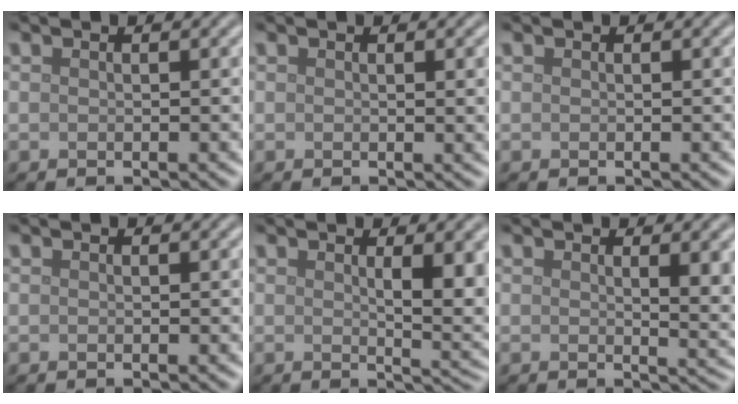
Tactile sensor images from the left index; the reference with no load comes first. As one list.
[{"total": 1.5, "force": [0.3, 0.4, 1.4], "torque": [-0.014, 0.001, 0.003]}, {"total": 0.0}, {"total": 0.0}, {"total": 5.4, "force": [1.1, 1.5, 5.0], "torque": [-0.062, -0.006, 0.023]}, {"total": 4.2, "force": [1.1, 1.3, 3.9], "torque": [-0.041, -0.001, 0.017]}]